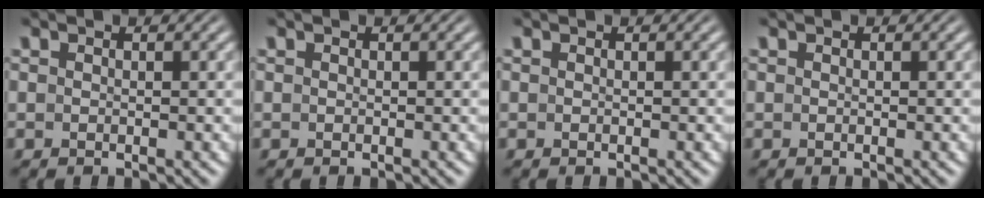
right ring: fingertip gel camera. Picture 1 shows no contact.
{"total": 0.0}
{"total": 0.0}
{"total": 0.0}